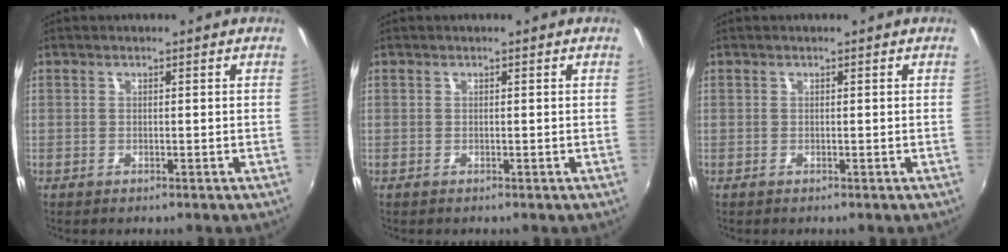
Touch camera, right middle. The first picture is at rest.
{"total": 0.0}
{"total": 0.0}